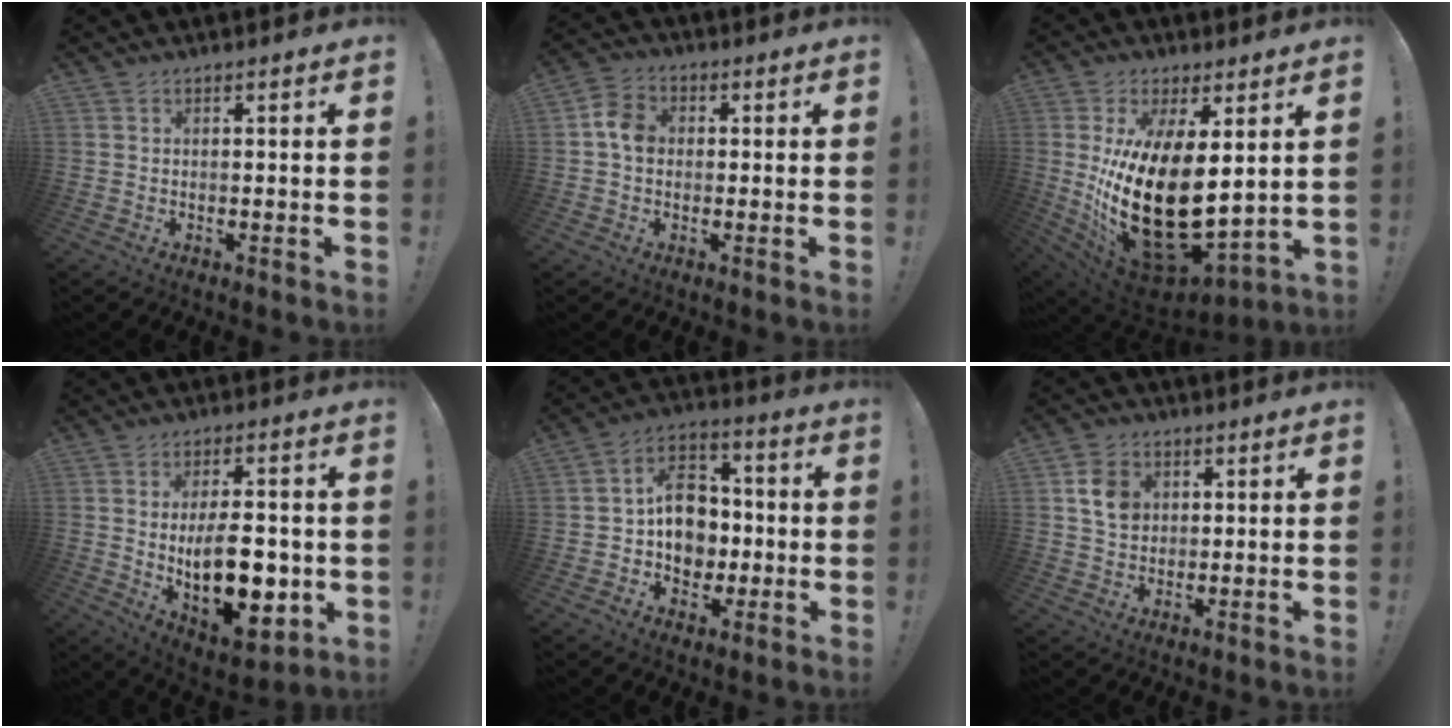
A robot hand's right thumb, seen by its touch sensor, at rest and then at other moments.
{"total": 7.1, "force": [0.1, 5.6, 4.3], "torque": [-0.073, 0.017, 0.004]}
{"total": 26.0, "force": [1.1, 13.3, 22.3], "torque": [-0.416, -0.038, 0.046]}
{"total": 18.2, "force": [-2.1, 9.9, 15.1], "torque": [-0.231, -0.009, -0.025]}
{"total": 13.3, "force": [-0.1, 11.2, 7.1], "torque": [-0.104, 0.015, 0.007]}
{"total": 8.5, "force": [2.2, 7.1, 4.1], "torque": [-0.052, 0.003, 0.045]}